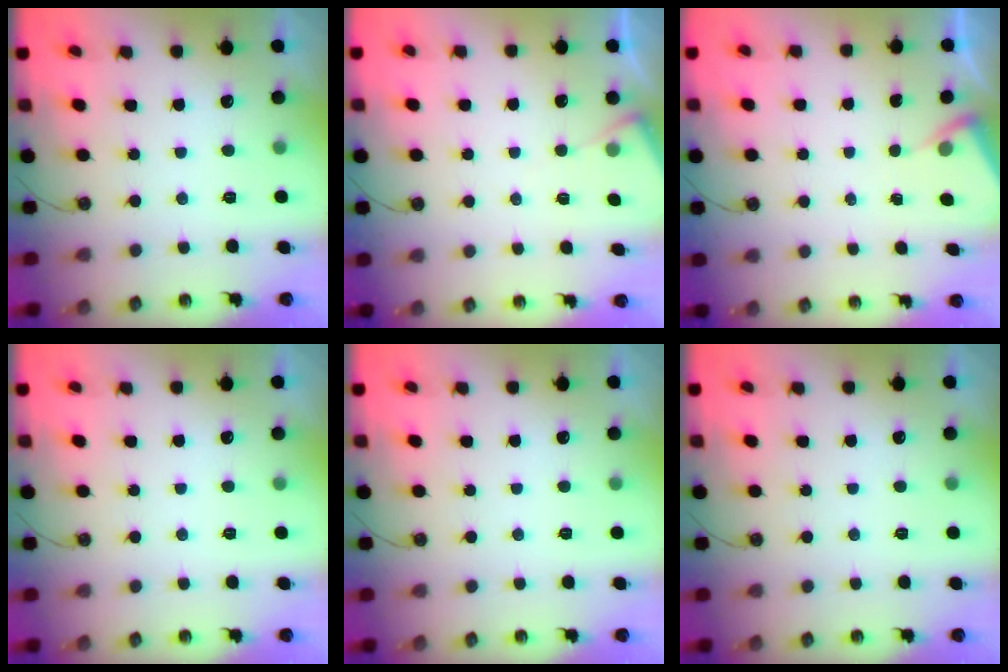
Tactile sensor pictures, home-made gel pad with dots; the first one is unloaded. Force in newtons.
{"total": 4.6, "press": 4.5, "slide": 0.6}
{"total": 3.0, "press": 3.0, "slide": 0.5}
{"total": 0.0}
{"total": 0.0}
{"total": 0.0}